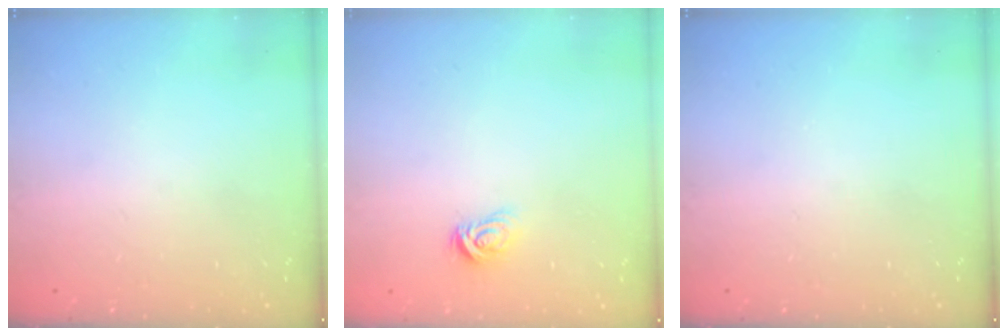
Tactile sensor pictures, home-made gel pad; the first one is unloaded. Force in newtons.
{"total": 3.8, "press": 3.8, "slide": 0.5}
{"total": 0.0}